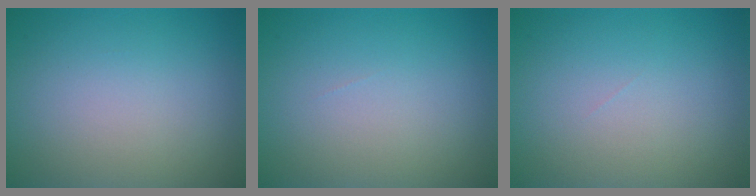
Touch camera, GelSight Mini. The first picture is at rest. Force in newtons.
{"total": 0.0}
{"total": 0.0}